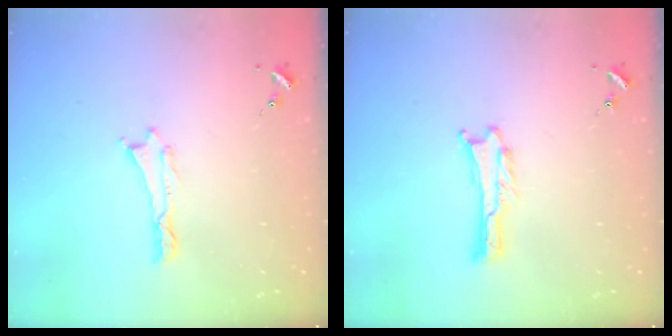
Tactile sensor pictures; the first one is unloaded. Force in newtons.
{"total": 0.0}